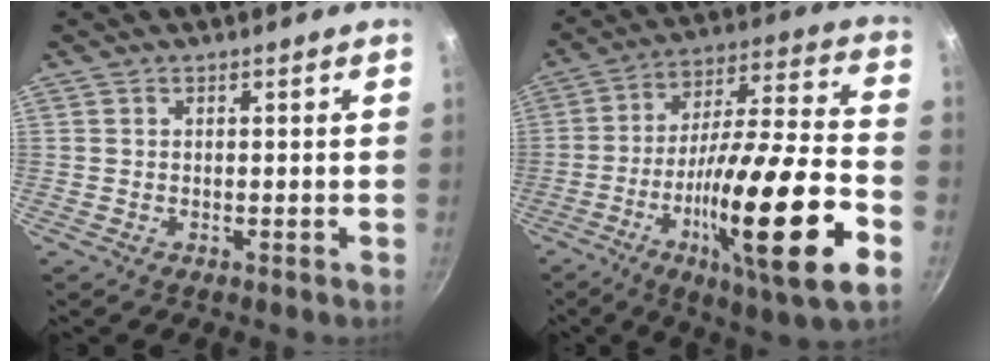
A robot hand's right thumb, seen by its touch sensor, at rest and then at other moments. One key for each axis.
{"total": 26.2, "fx": -9.3, "fy": 5.5, "fz": 23.9, "tx": -0.376, "ty": 0.034, "tz": -0.154}